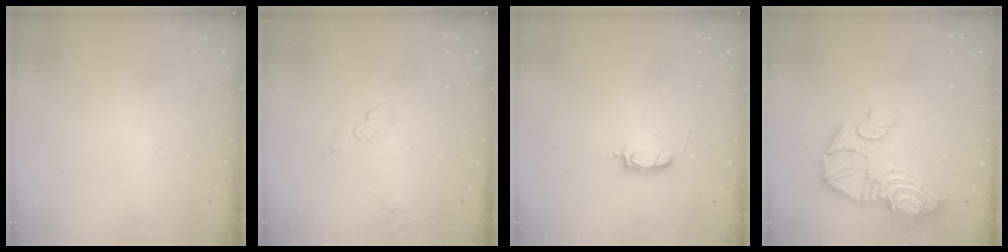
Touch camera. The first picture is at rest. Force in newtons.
{"total": 5.5, "press": 5.4, "slide": 1.2}
{"total": 4.9, "press": 4.9, "slide": 0.7}
{"total": 16.1, "press": 16.0, "slide": 1.4}